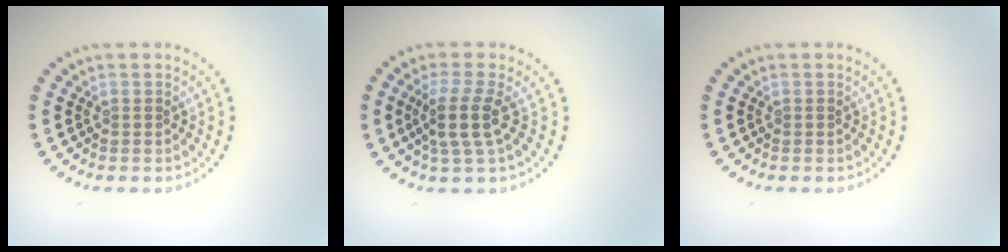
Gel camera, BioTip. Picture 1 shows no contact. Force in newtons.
{"total": 3.2, "press": 2.5, "slide": 2.0}
{"total": 0.0}